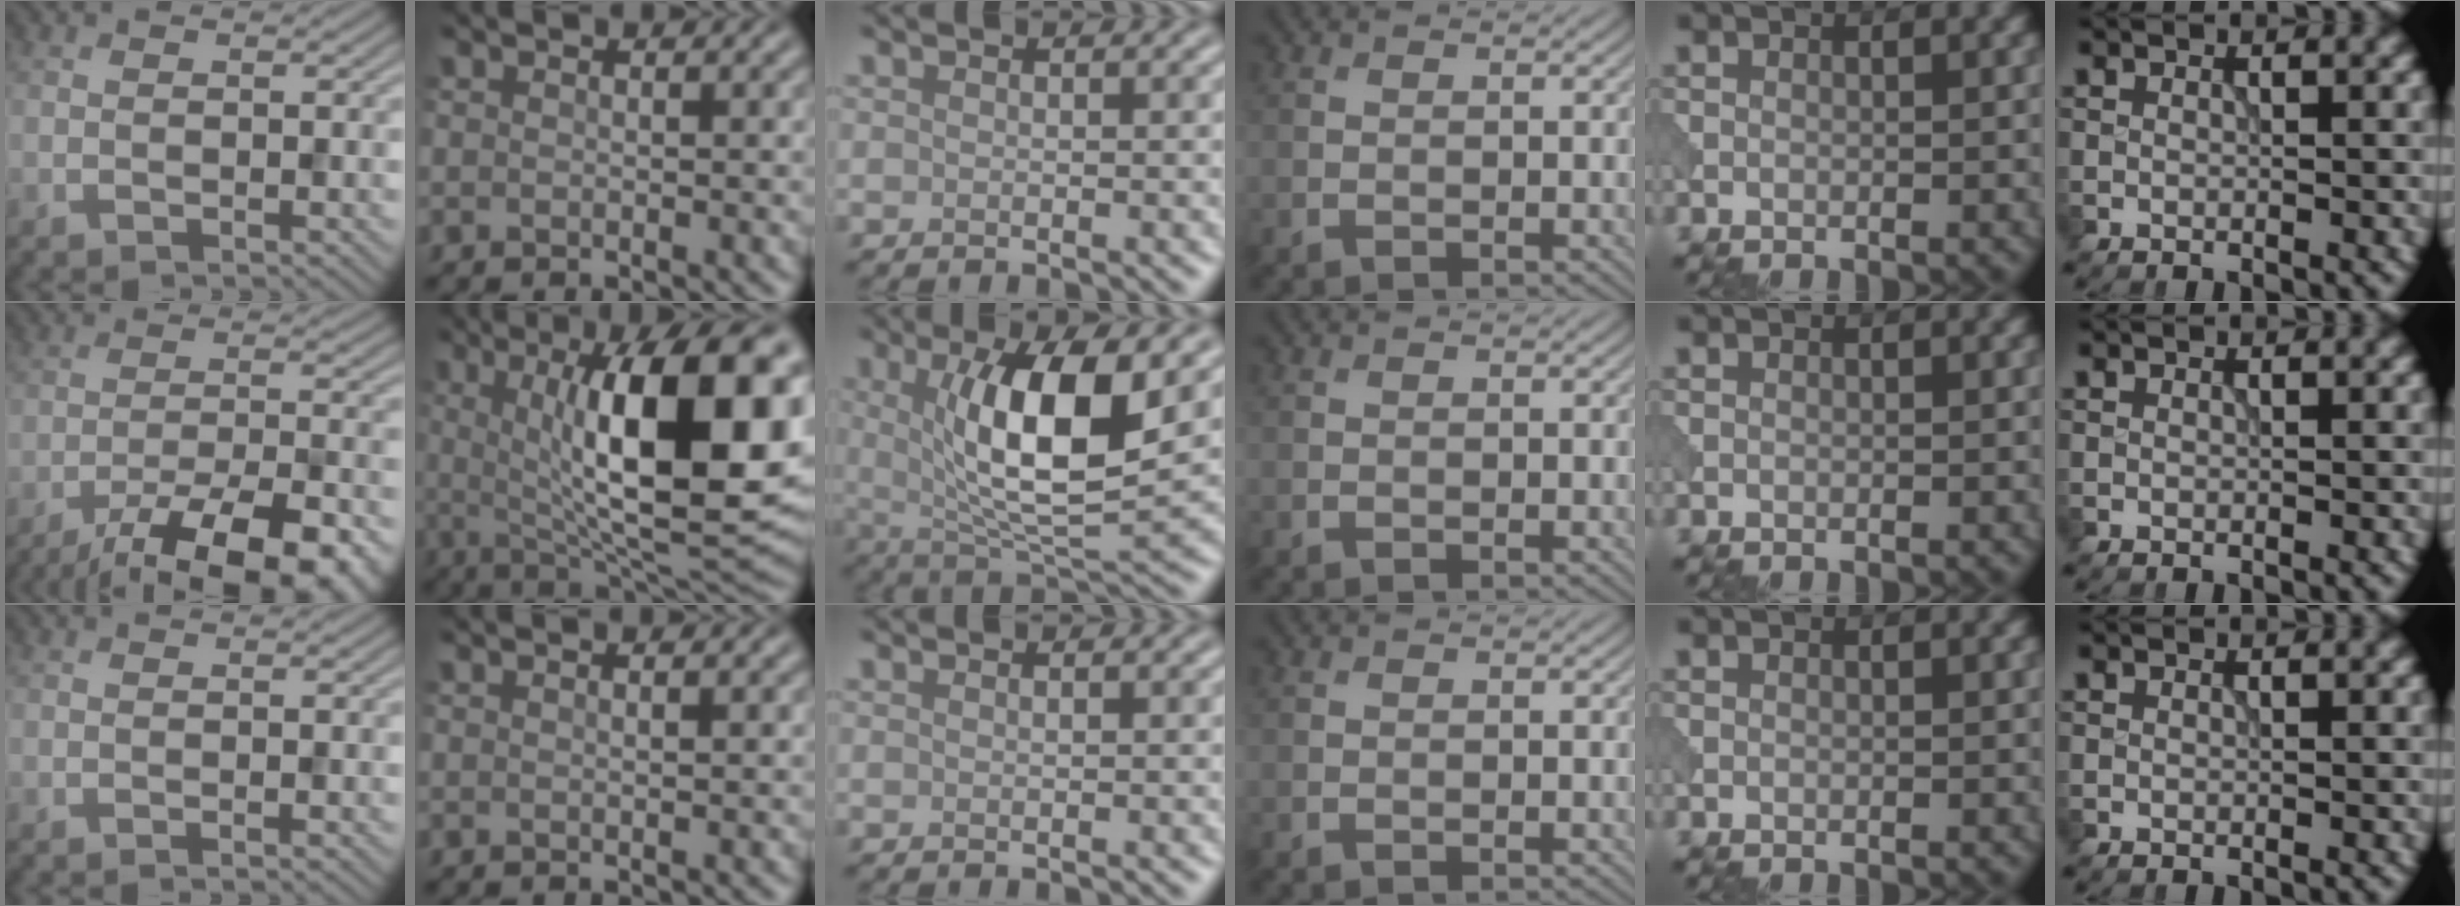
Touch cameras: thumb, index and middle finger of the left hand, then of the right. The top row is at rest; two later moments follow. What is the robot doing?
{"motion": "pour", "object": "beaker"}